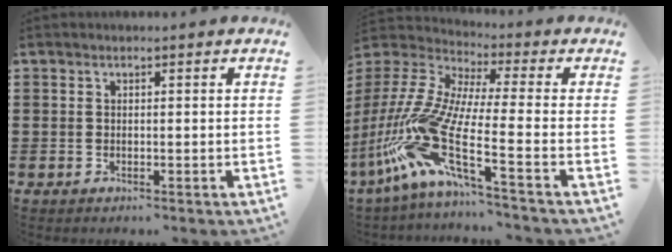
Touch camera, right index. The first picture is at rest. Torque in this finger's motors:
{"motor_torque": [2.14, 0.00, 1.05, 0.21]}